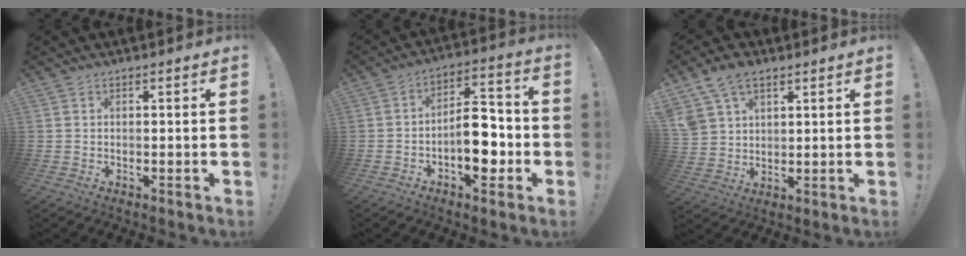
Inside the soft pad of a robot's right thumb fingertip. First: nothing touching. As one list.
[{"total": 13.2, "force": [-3.8, 6.9, 10.6], "torque": [-0.157, 0.029, -0.063]}, {"total": 9.7, "force": [6.2, 6.0, 4.5], "torque": [-0.101, -0.019, 0.124]}]